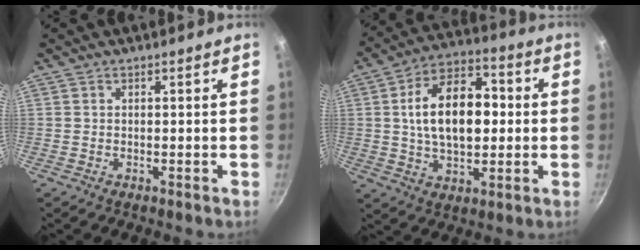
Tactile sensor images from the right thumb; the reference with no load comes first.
{"total": 16.3, "force": [1.4, 9.5, 13.2], "torque": [-0.196, 0.019, 0.018]}